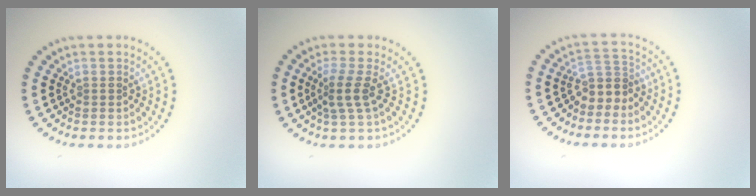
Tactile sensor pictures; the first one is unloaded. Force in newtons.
{"total": 2.3, "press": 1.6, "slide": 1.7}
{"total": 2.5, "press": 1.8, "slide": 1.8}